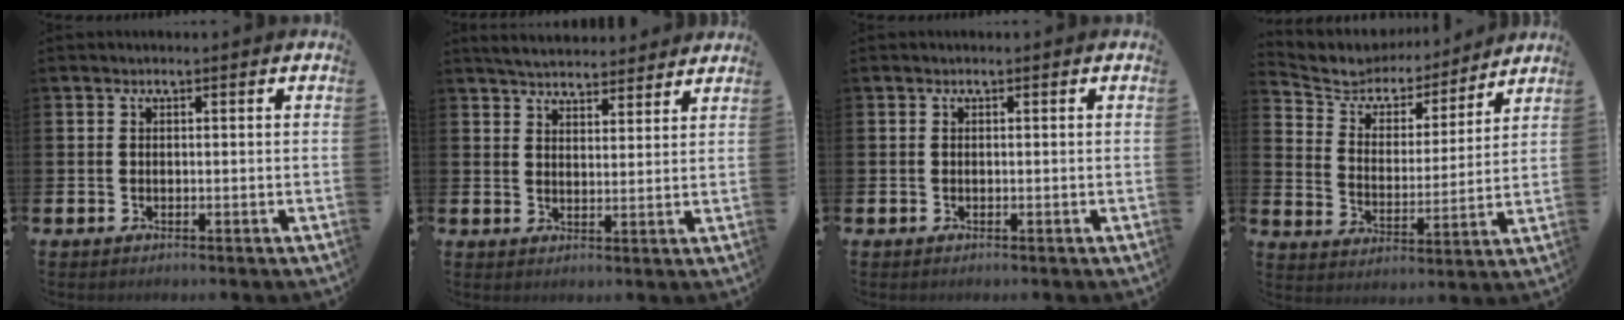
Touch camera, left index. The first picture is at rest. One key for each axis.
{"total": 4.8, "fx": 4.8, "fy": 0.7, "fz": 0.3, "tx": -0.016, "ty": -0.026, "tz": 0.086}
{"total": 0.0}
{"total": 6.1, "fx": 5.5, "fy": 2.6, "fz": 0.8, "tx": -0.056, "ty": -0.039, "tz": 0.093}